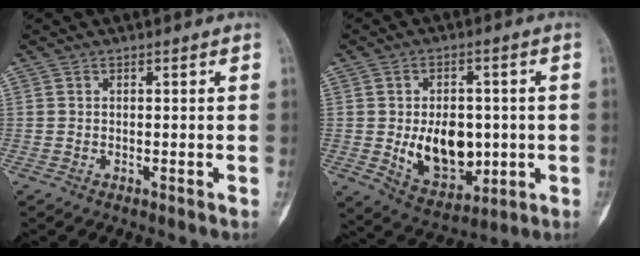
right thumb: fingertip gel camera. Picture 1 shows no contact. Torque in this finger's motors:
{"motor_torque": [1.57, 1.37, 0.64, -0.63, 0.08]}